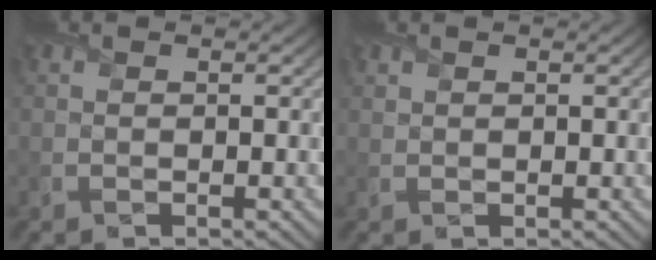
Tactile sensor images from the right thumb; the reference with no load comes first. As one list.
[{"total": 1.0, "force": [0.9, 0.4, 0.2], "torque": [-0.011, 0.000, 0.023]}]